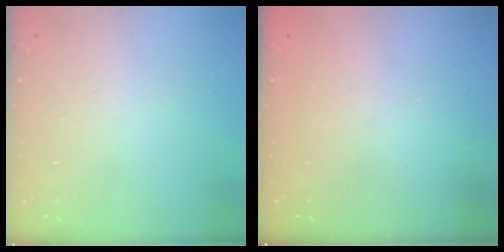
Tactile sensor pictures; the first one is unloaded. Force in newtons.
{"total": 2.4, "press": 2.2, "slide": 0.8}